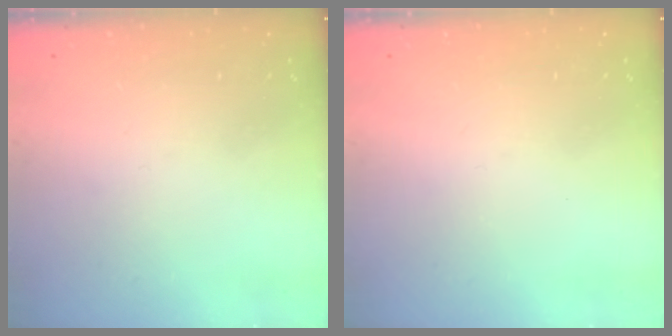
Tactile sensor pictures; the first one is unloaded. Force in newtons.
{"total": 0.0}